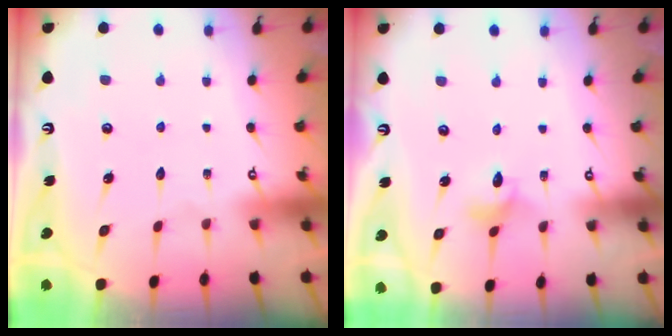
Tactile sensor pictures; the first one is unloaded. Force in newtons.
{"total": 3.6, "press": 3.5, "slide": 0.4}